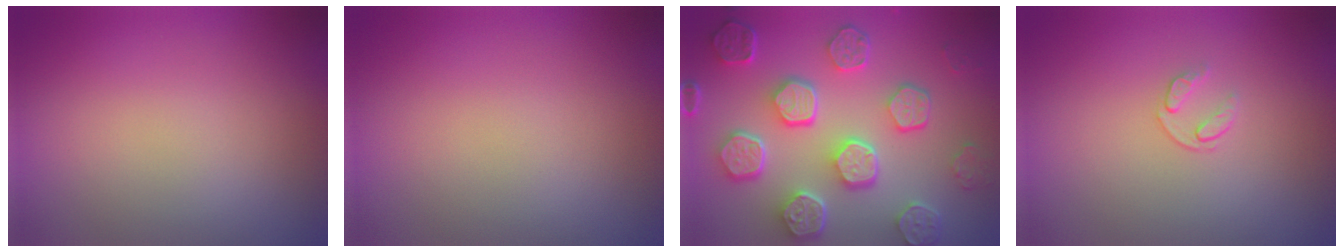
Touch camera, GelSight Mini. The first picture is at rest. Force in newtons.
{"total": 0.0}
{"total": 8.1, "press": 6.1, "slide": 5.4}
{"total": 0.9, "press": 0.5, "slide": 0.8}